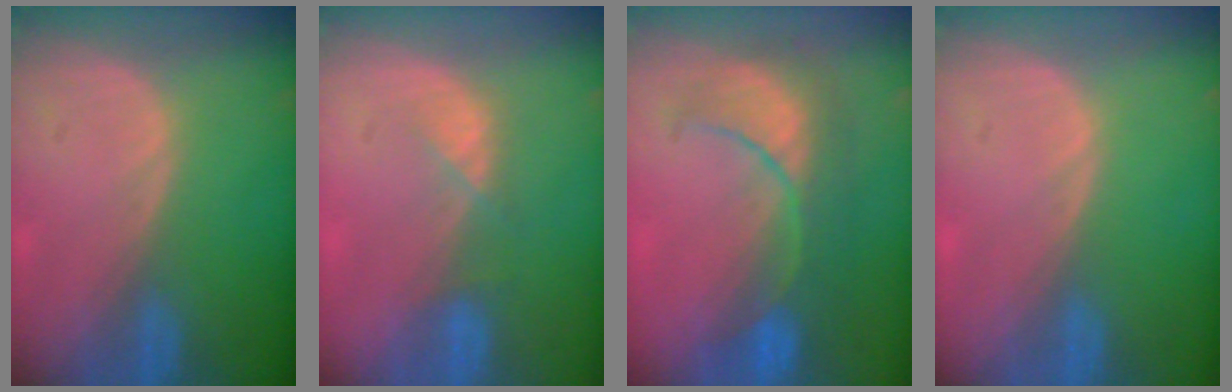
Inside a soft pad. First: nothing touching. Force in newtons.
{"total": 2.6, "press": 2.5, "slide": 0.8}
{"total": 8.7, "press": 8.4, "slide": 2.1}
{"total": 0.0}